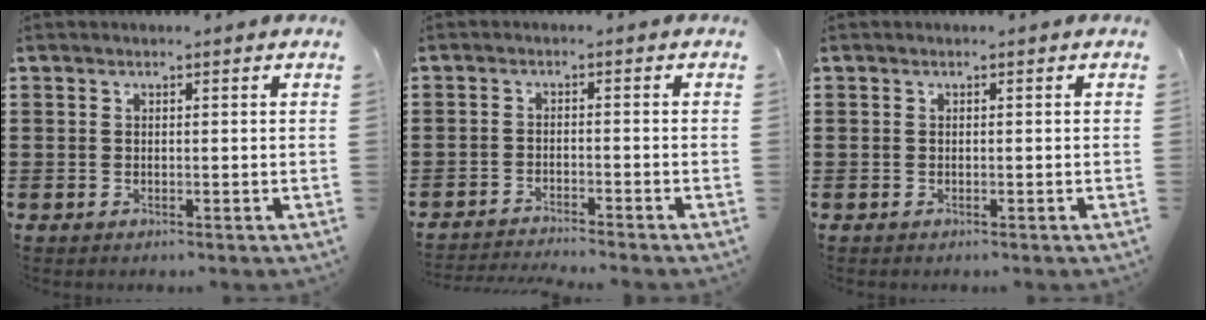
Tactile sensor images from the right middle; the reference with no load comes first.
{"total": 2.4, "force": [-2.4, -0.1, 0.1], "torque": [-0.004, -0.002, -0.049]}
{"total": 0.0}